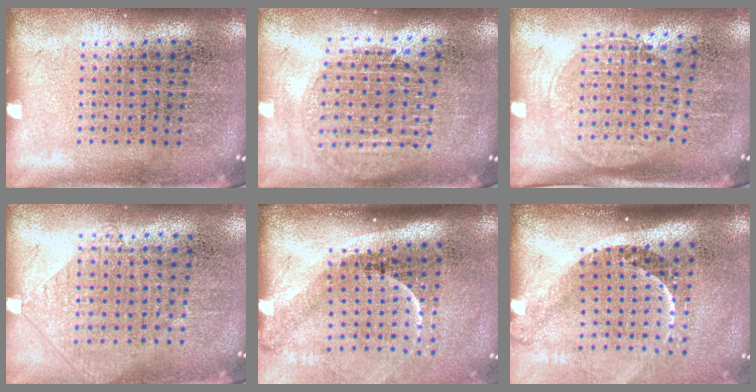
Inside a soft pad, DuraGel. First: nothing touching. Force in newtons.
{"total": 1.6, "press": 1.4, "slide": 0.8}
{"total": 1.5, "press": 1.3, "slide": 0.8}
{"total": 0.9, "press": 0.8, "slide": 0.3}
{"total": 2.2, "press": 1.5, "slide": 1.7}
{"total": 2.3, "press": 1.5, "slide": 1.7}